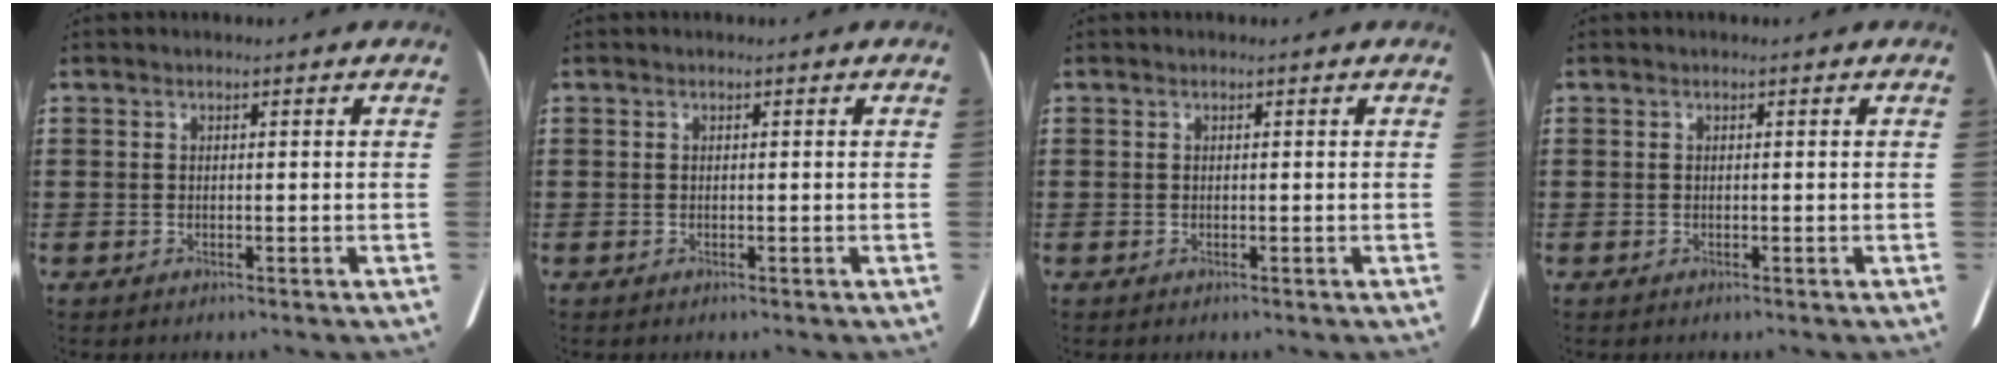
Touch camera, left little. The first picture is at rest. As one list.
[{"total": 0.0}, {"total": 0.0}, {"total": 0.0}]